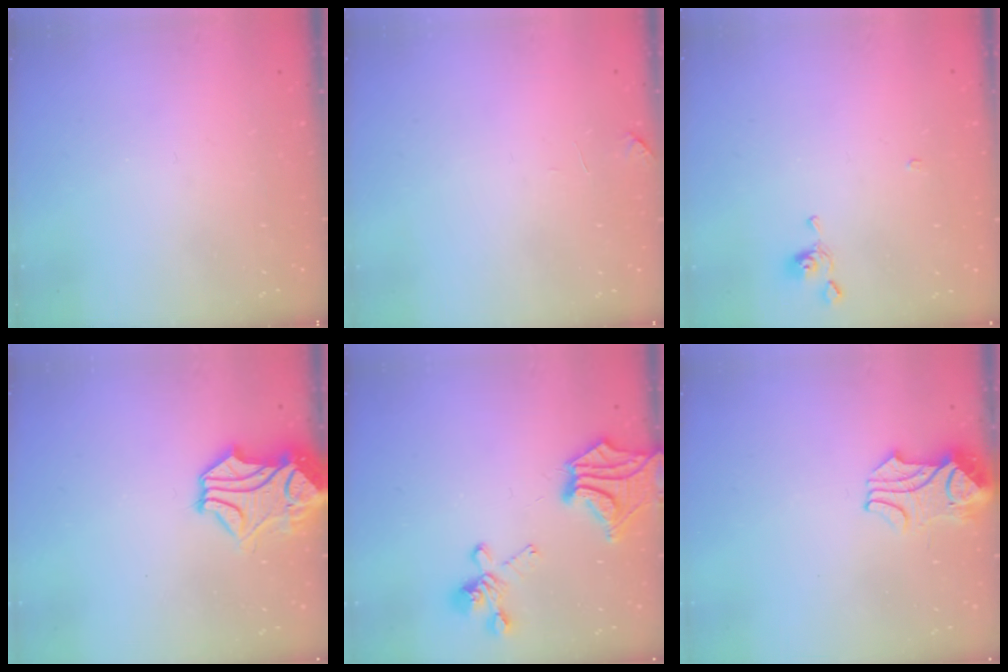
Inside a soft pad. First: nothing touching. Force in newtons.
{"total": 1.0, "press": 0.8, "slide": 0.6}
{"total": 2.2, "press": 2.2, "slide": 0.3}
{"total": 3.2, "press": 2.8, "slide": 1.6}
{"total": 5.8, "press": 5.2, "slide": 2.6}
{"total": 2.2, "press": 2.1, "slide": 0.5}